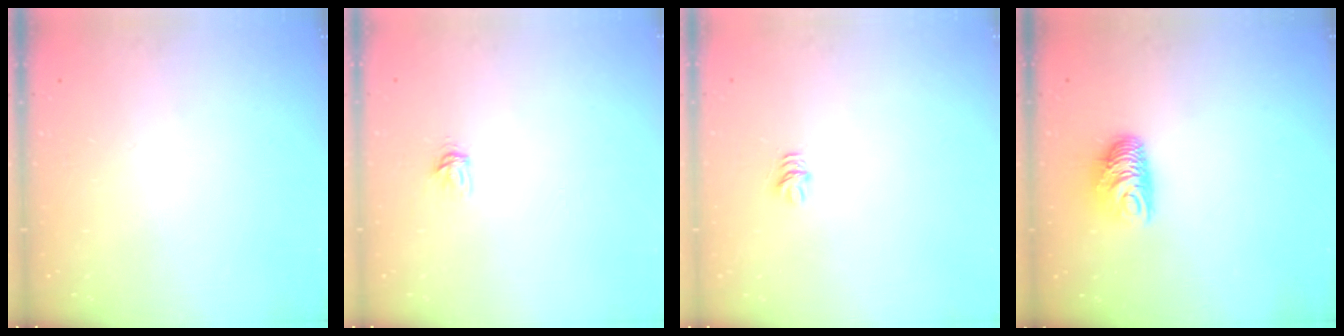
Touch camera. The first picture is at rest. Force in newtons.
{"total": 3.6, "press": 3.6, "slide": 0.4}
{"total": 4.1, "press": 4.0, "slide": 0.4}
{"total": 8.5, "press": 8.5, "slide": 0.3}